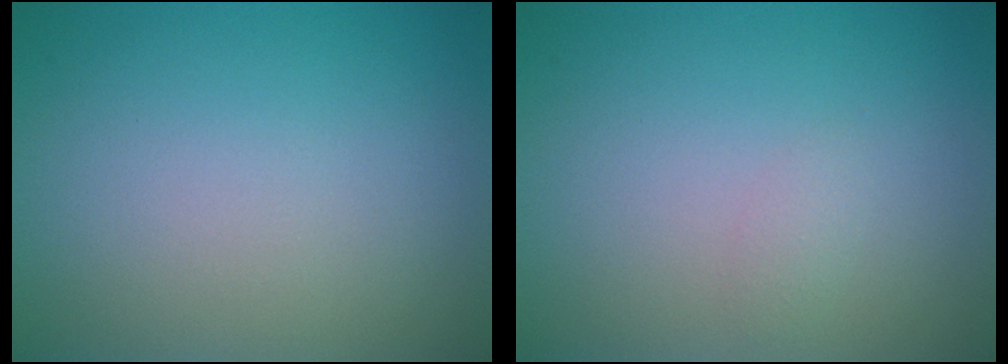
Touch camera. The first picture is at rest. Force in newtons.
{"total": 0.7, "press": 0.7, "slide": 0.1}